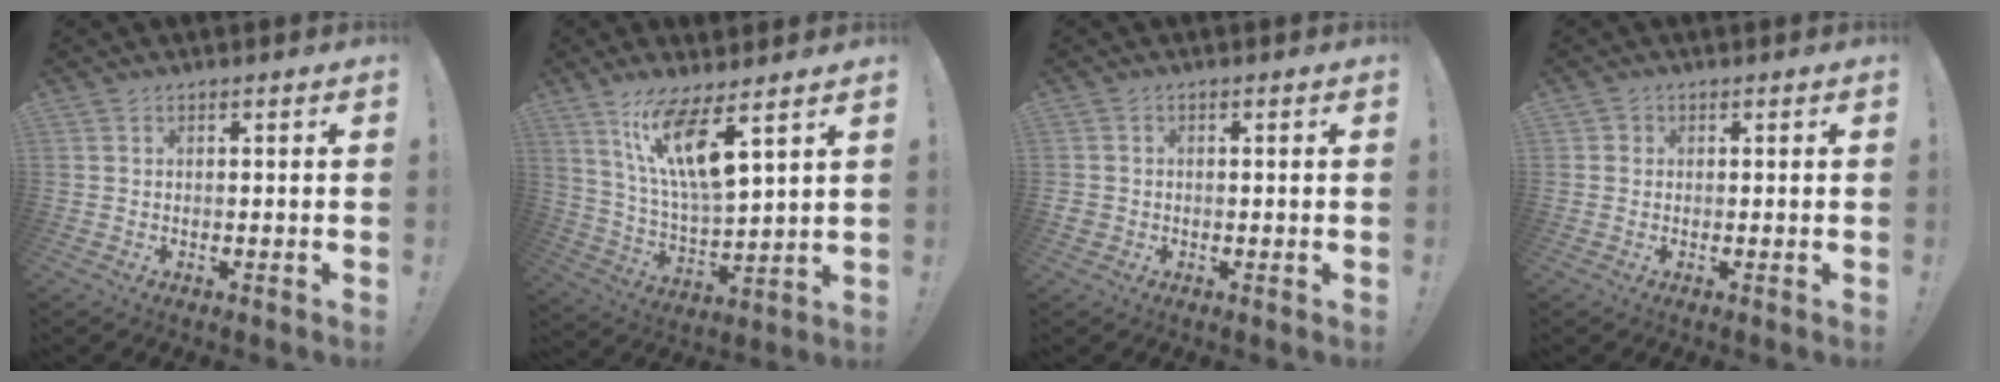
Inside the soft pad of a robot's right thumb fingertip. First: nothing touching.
{"total": 14.4, "force": [8.5, 3.1, 11.3], "torque": [-0.208, -0.042, 0.142]}
{"total": 1.9, "force": [-0.6, 1.6, 0.8], "torque": [-0.015, 0.006, -0.010]}
{"total": 0.8, "force": [0.0, 0.7, 0.0], "torque": [0.003, 0.003, 0.000]}